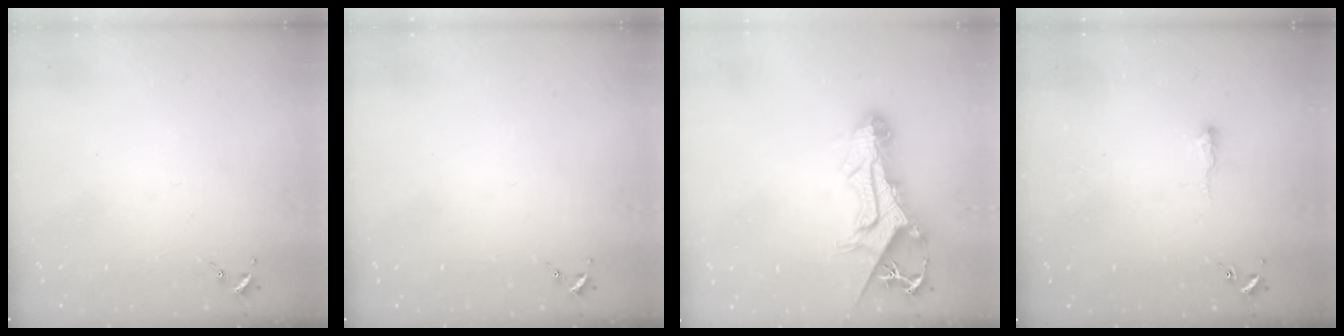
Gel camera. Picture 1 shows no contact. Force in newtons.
{"total": 0.0}
{"total": 13.4, "press": 13.3, "slide": 1.3}
{"total": 2.9, "press": 2.9, "slide": 0.6}